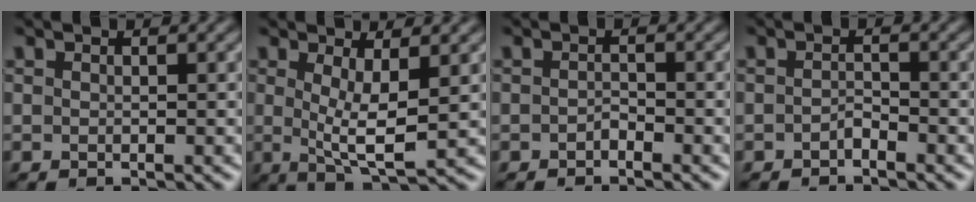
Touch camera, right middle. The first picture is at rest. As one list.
[{"total": 4.4, "force": [0.7, 1.2, 4.2], "torque": [-0.076, -0.011, 0.016]}, {"total": 0.9, "force": [-0.6, 0.4, 0.5], "torque": [-0.010, 0.000, -0.011]}, {"total": 1.0, "force": [-0.7, 0.3, 0.6], "torque": [-0.012, 0.003, -0.014]}]